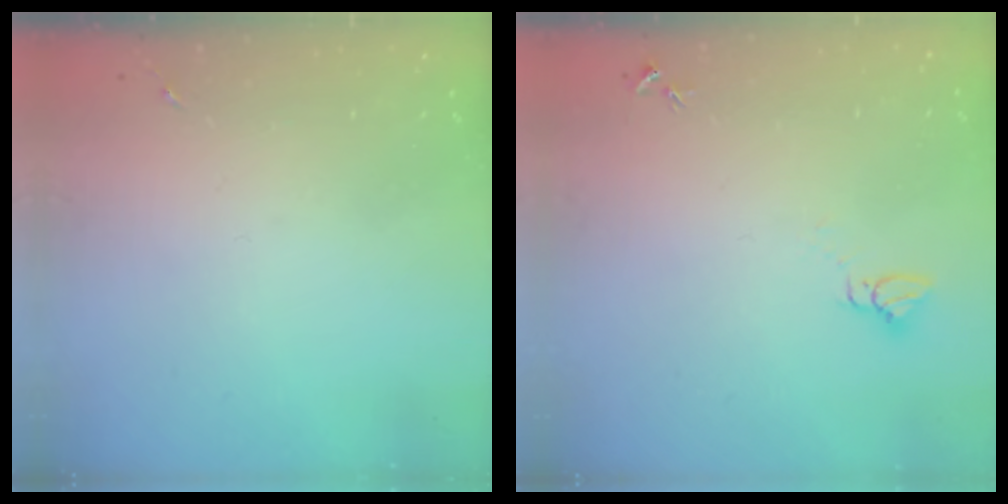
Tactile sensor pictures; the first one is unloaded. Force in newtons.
{"total": 2.8, "press": 2.8, "slide": 0.1}